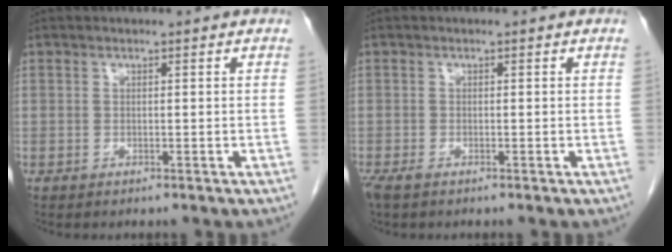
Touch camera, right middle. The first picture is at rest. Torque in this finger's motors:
{"motor_torque": [0.31, -0.18, 0.00, 0.02]}